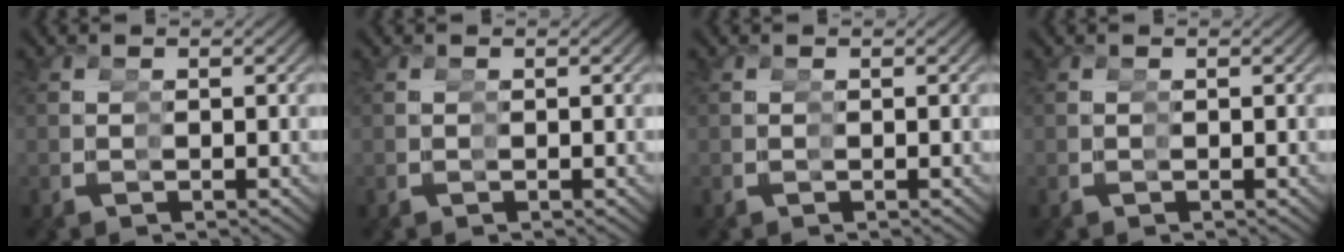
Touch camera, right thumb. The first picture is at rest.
{"total": 0.0}
{"total": 0.0}
{"total": 0.0}